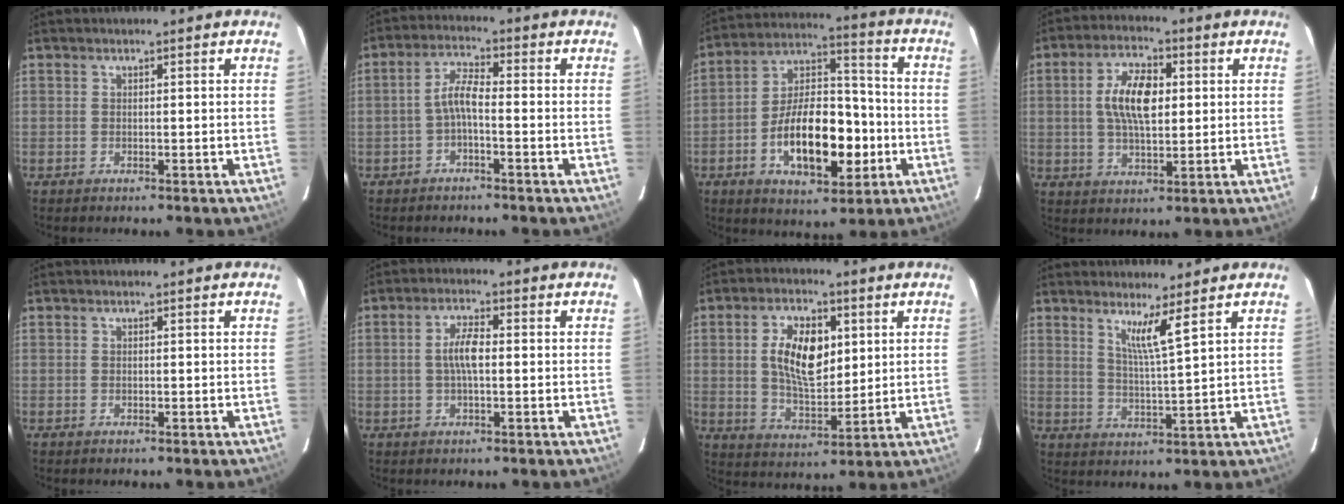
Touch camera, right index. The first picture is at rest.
{"total": 3.9, "force": [-1.6, 0.8, 3.4], "torque": [-0.077, 0.013, -0.034]}
{"total": 17.7, "force": [-5.2, 9.0, 14.3], "torque": [-0.258, 0.022, -0.076]}
{"total": 9.5, "force": [1.4, 4.4, 8.3], "torque": [-0.157, 0.012, 0.026]}
{"total": 0.0}
{"total": 4.6, "force": [-0.1, 1.4, 4.4], "torque": [-0.087, 0.008, -0.001]}
{"total": 11.6, "force": [2.6, 6.1, 9.5], "torque": [-0.171, 0.012, 0.053]}
{"total": 5.2, "force": [3.4, -0.8, 3.9], "torque": [-0.071, -0.010, 0.061]}